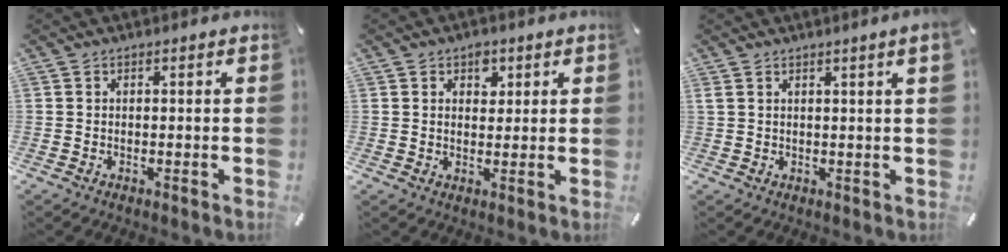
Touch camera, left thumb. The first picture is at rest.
{"total": 3.7, "force": [1.7, 2.7, 1.7], "torque": [-0.006, -0.008, 0.024]}
{"total": 2.8, "force": [1.3, -0.1, 2.5], "torque": [-0.047, -0.003, 0.022]}